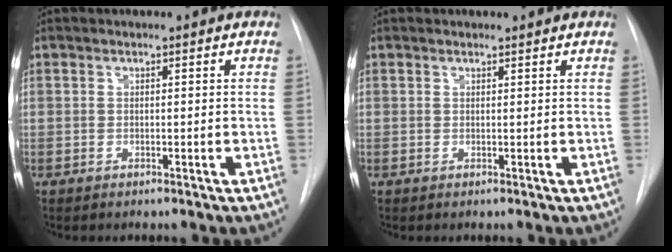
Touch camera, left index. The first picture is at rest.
{"total": 0.9, "force": [0.9, 0.1, 0.0], "torque": [-0.010, 0.004, 0.013]}